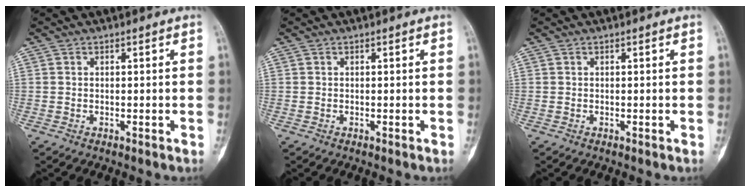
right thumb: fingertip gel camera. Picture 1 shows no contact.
{"total": 0.0}
{"total": 0.0}